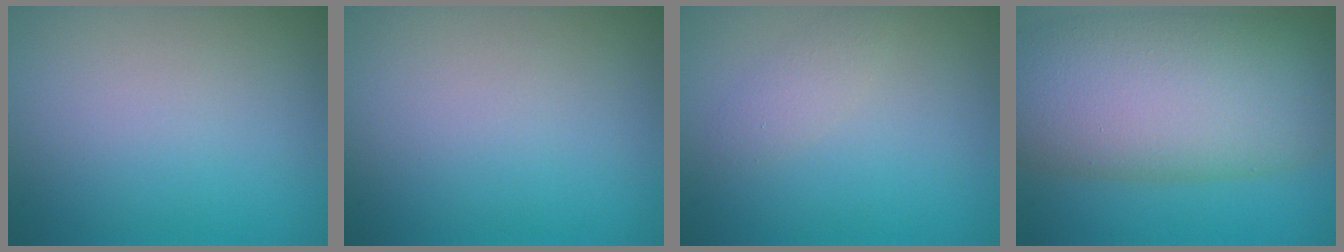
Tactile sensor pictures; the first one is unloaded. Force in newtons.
{"total": 0.0}
{"total": 1.3, "press": 1.3, "slide": 0.1}
{"total": 12.1, "press": 12.1, "slide": 0.6}